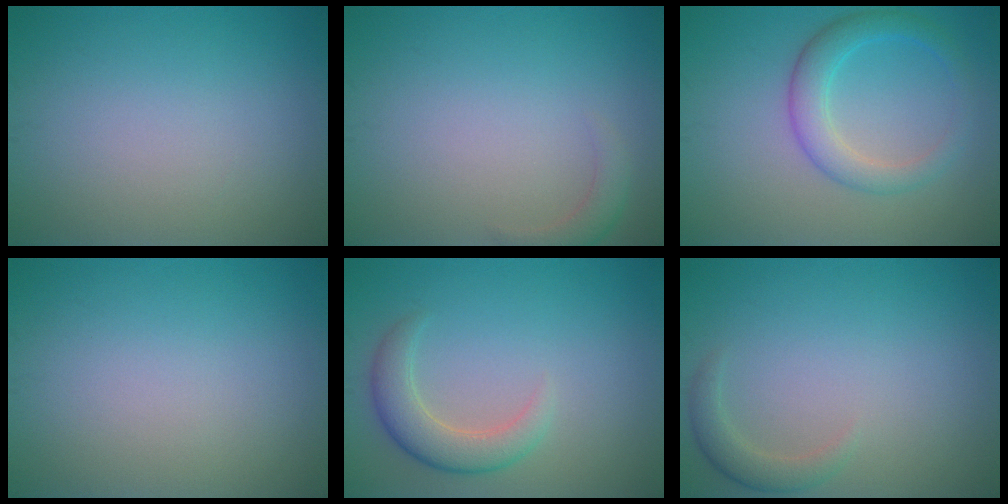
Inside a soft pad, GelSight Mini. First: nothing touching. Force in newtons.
{"total": 1.6, "press": 1.6, "slide": 0.3}
{"total": 2.6, "press": 2.6, "slide": 0.2}
{"total": 0.0}
{"total": 3.6, "press": 3.6, "slide": 0.5}
{"total": 1.9, "press": 1.9, "slide": 0.3}